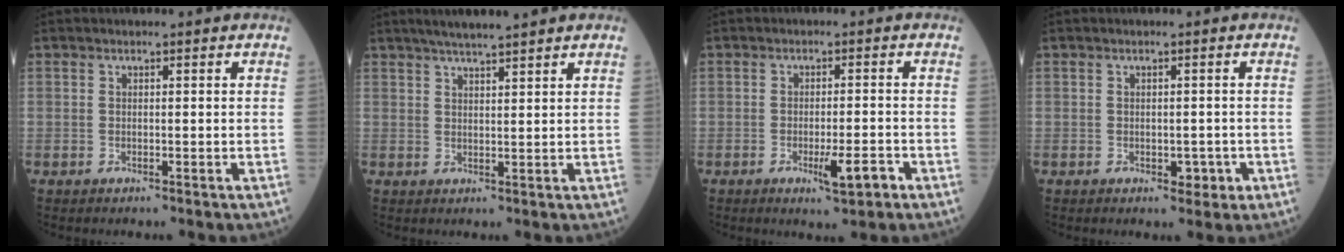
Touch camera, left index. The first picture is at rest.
{"total": 5.8, "force": [4.9, -0.3, 3.1], "torque": [-0.054, 0.017, 0.082]}
{"total": 4.5, "force": [-2.3, 0.7, 3.9], "torque": [-0.059, -0.002, -0.033]}
{"total": 2.2, "force": [-0.8, 1.5, 1.5], "torque": [-0.014, 0.003, -0.006]}